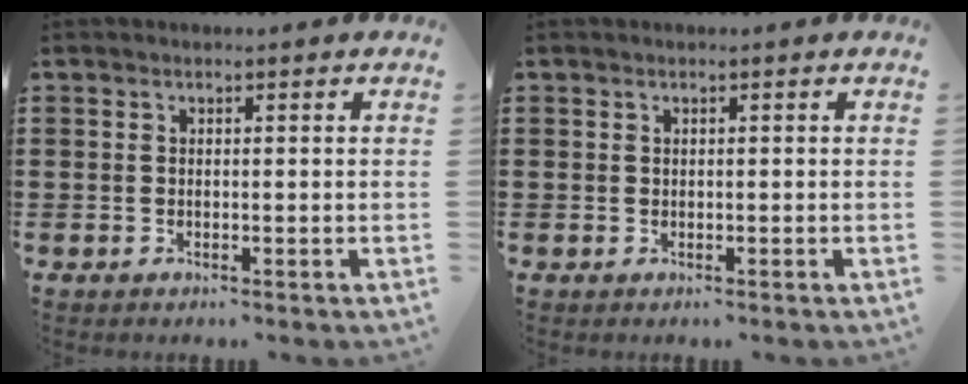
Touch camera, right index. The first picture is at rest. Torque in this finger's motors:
{"motor_torque": [0.37, -0.06, 0.03, 0.01]}